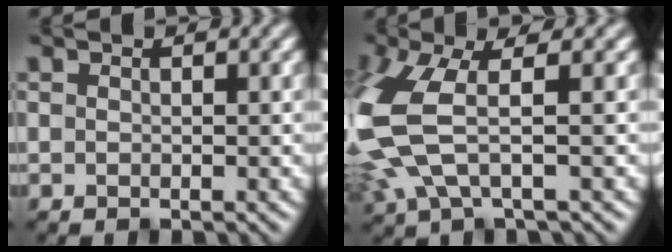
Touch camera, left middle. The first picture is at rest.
{"total": 7.2, "force": [-0.1, 2.8, 6.6], "torque": [-0.187, -0.006, -0.009]}